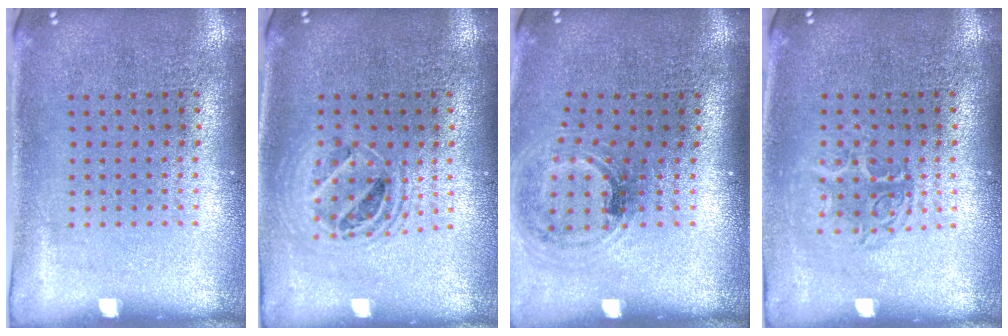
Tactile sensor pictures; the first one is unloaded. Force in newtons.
{"total": 1.4, "press": 1.3, "slide": 0.6}
{"total": 1.1, "press": 1.1, "slide": 0.3}
{"total": 1.1, "press": 1.0, "slide": 0.5}